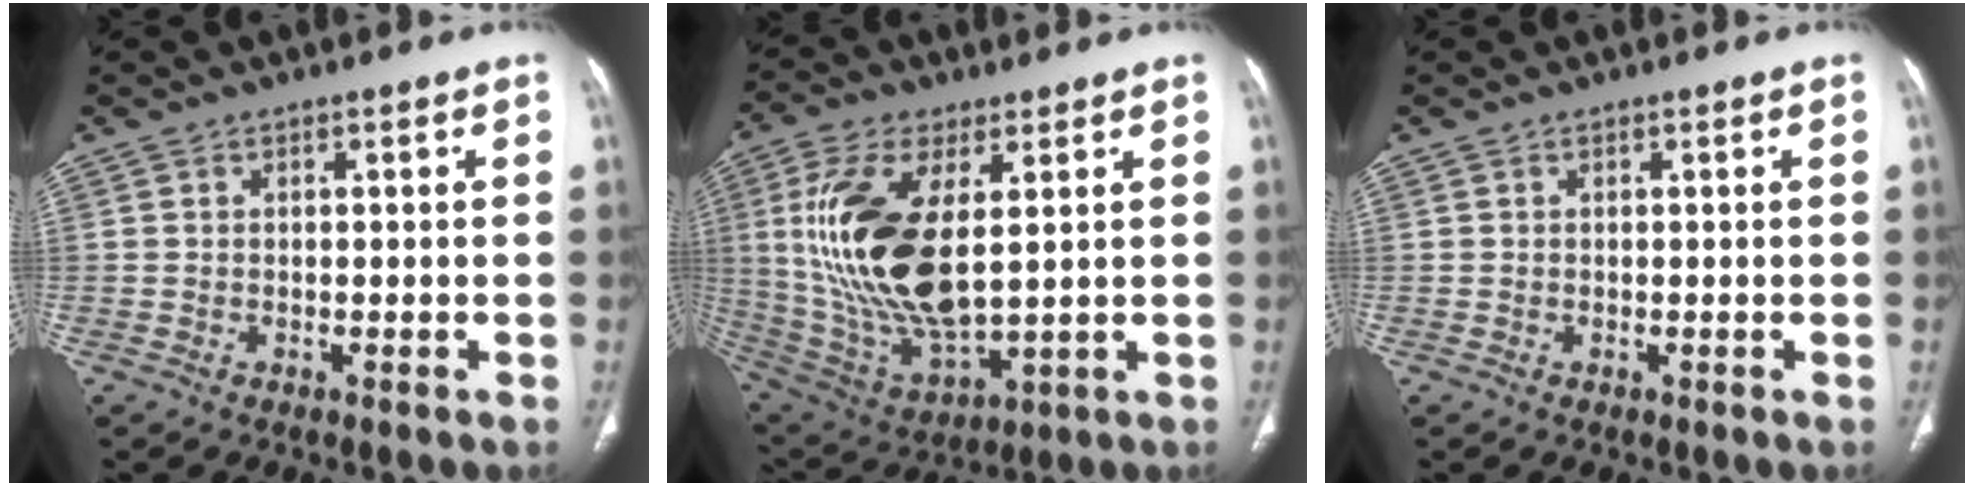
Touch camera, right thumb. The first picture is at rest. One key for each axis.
{"total": 20.1, "fx": 3.4, "fy": 9.3, "fz": 17.5, "tx": -0.361, "ty": -0.022, "tz": 0.076}
{"total": 0.0}